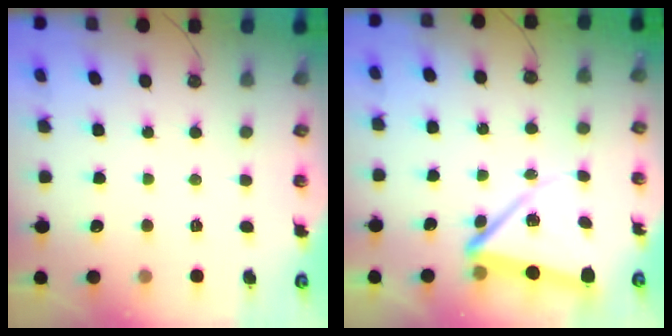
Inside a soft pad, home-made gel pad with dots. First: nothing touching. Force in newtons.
{"total": 10.7, "press": 10.5, "slide": 1.6}